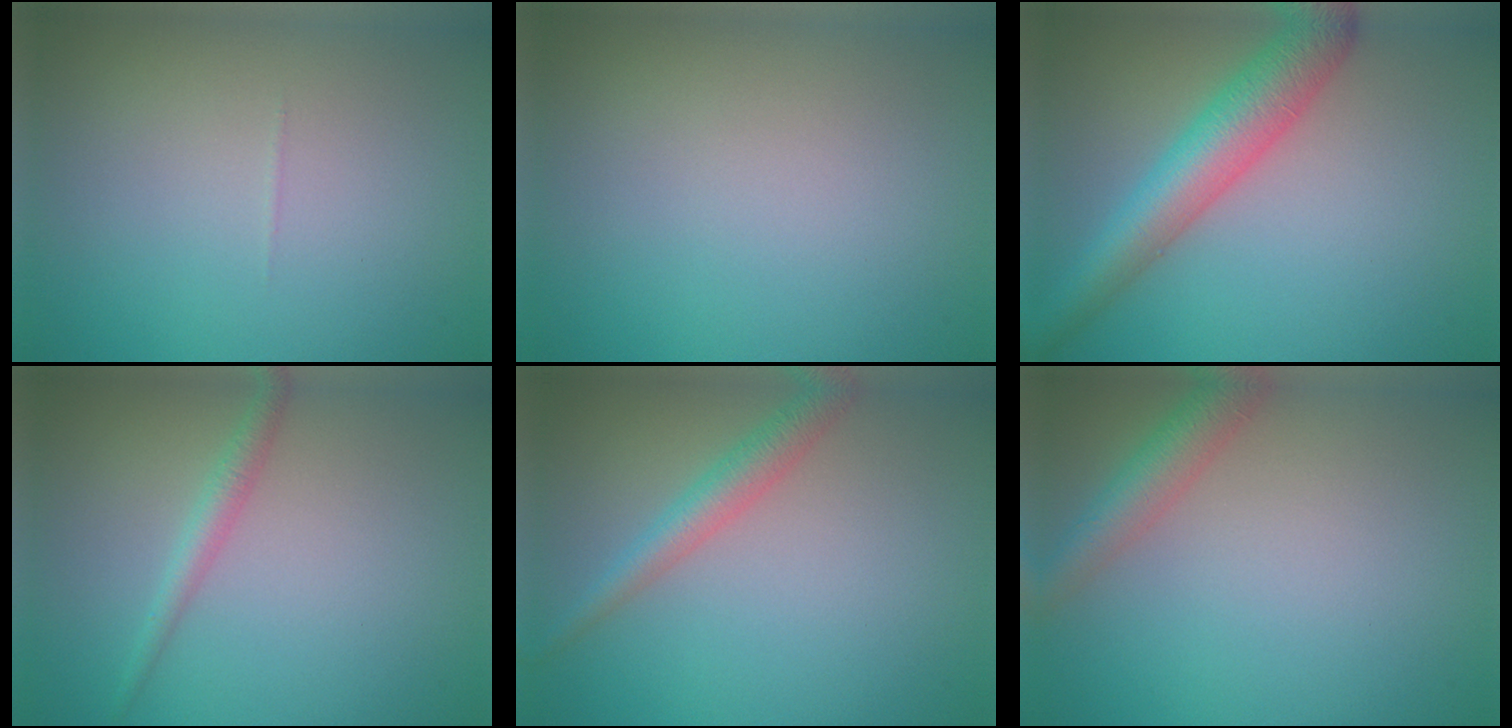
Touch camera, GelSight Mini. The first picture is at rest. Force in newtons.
{"total": 0.0}
{"total": 6.3, "press": 6.3, "slide": 0.2}
{"total": 1.7, "press": 1.7, "slide": 0.0}
{"total": 2.9, "press": 2.9, "slide": 0.1}
{"total": 3.5, "press": 3.5, "slide": 0.2}